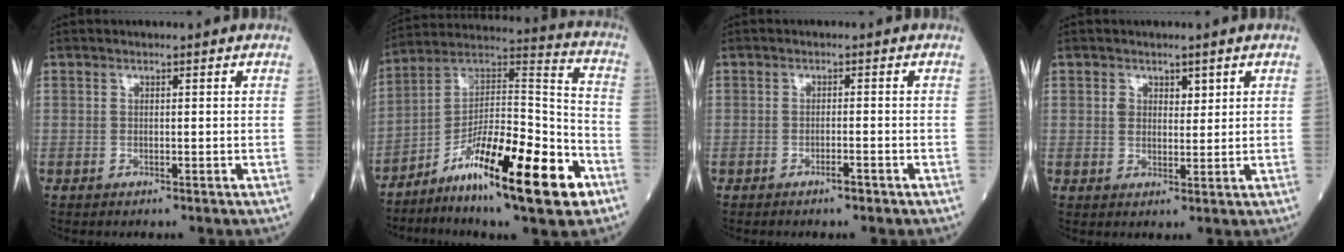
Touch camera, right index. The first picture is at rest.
{"total": 20.7, "force": [-10.4, 3.3, 17.6], "torque": [-0.289, 0.002, -0.170]}
{"total": 1.6, "force": [-1.2, 0.0, 1.1], "torque": [-0.018, 0.000, -0.019]}
{"total": 2.7, "force": [1.2, 1.9, 1.4], "torque": [-0.019, 0.006, 0.019]}